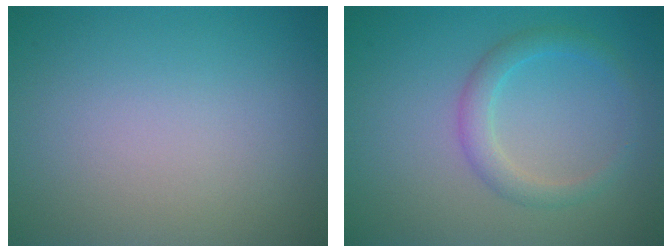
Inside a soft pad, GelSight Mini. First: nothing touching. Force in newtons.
{"total": 2.4, "press": 2.4, "slide": 0.0}